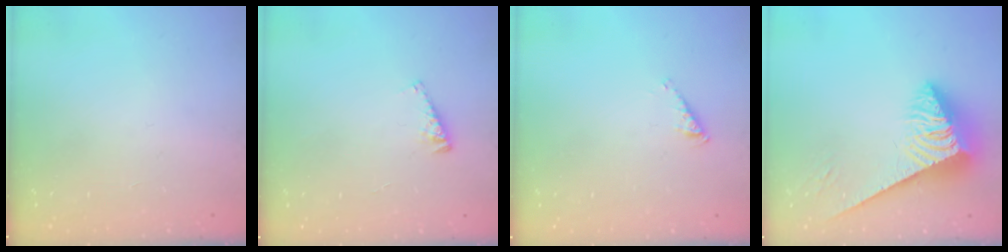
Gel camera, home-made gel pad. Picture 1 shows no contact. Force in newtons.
{"total": 4.6, "press": 4.6, "slide": 0.5}
{"total": 3.3, "press": 3.3, "slide": 0.5}
{"total": 5.3, "press": 5.2, "slide": 0.5}